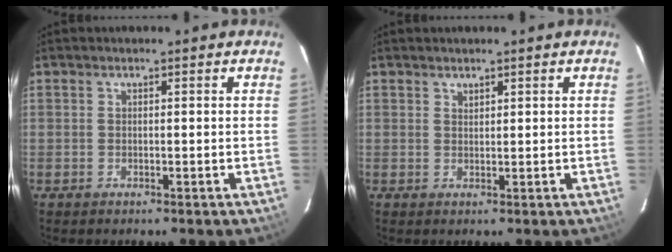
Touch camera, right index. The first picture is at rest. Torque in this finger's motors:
{"motor_torque": [-0.01, 0.08, -0.05, 0.00]}